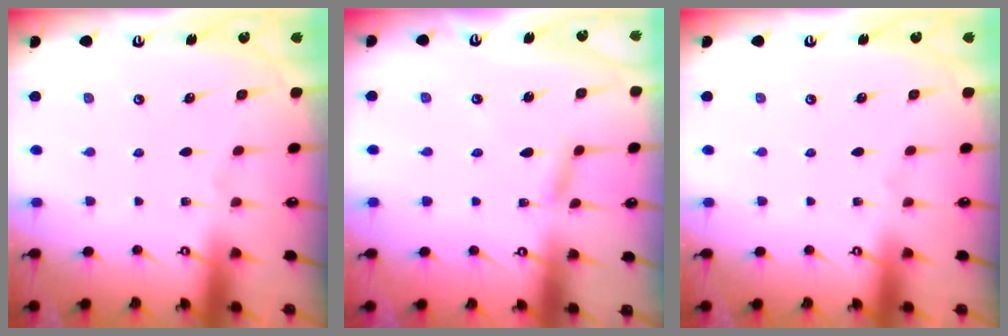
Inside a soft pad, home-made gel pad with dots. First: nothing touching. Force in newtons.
{"total": 1.7, "press": 1.7, "slide": 0.2}
{"total": 0.0}